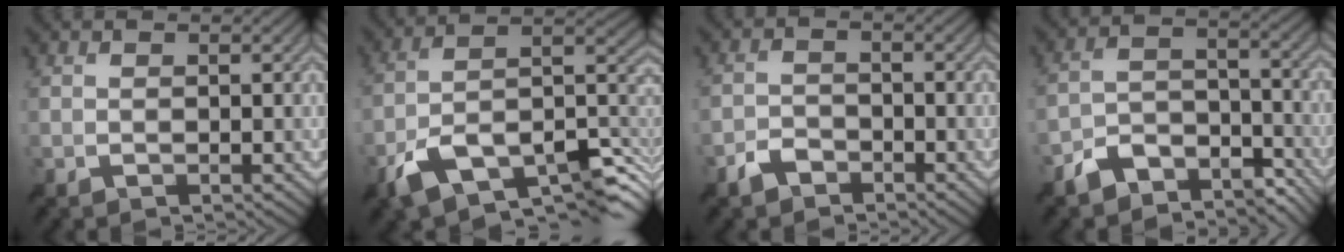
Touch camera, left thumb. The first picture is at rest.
{"total": 13.8, "force": [-7.5, 5.9, 10.0], "torque": [-0.196, -0.020, -0.122]}
{"total": 2.5, "force": [-1.9, 1.4, 0.7], "torque": [-0.015, -0.001, -0.046]}
{"total": 8.1, "force": [-6.3, 4.1, 3.2], "torque": [-0.054, -0.012, -0.121]}